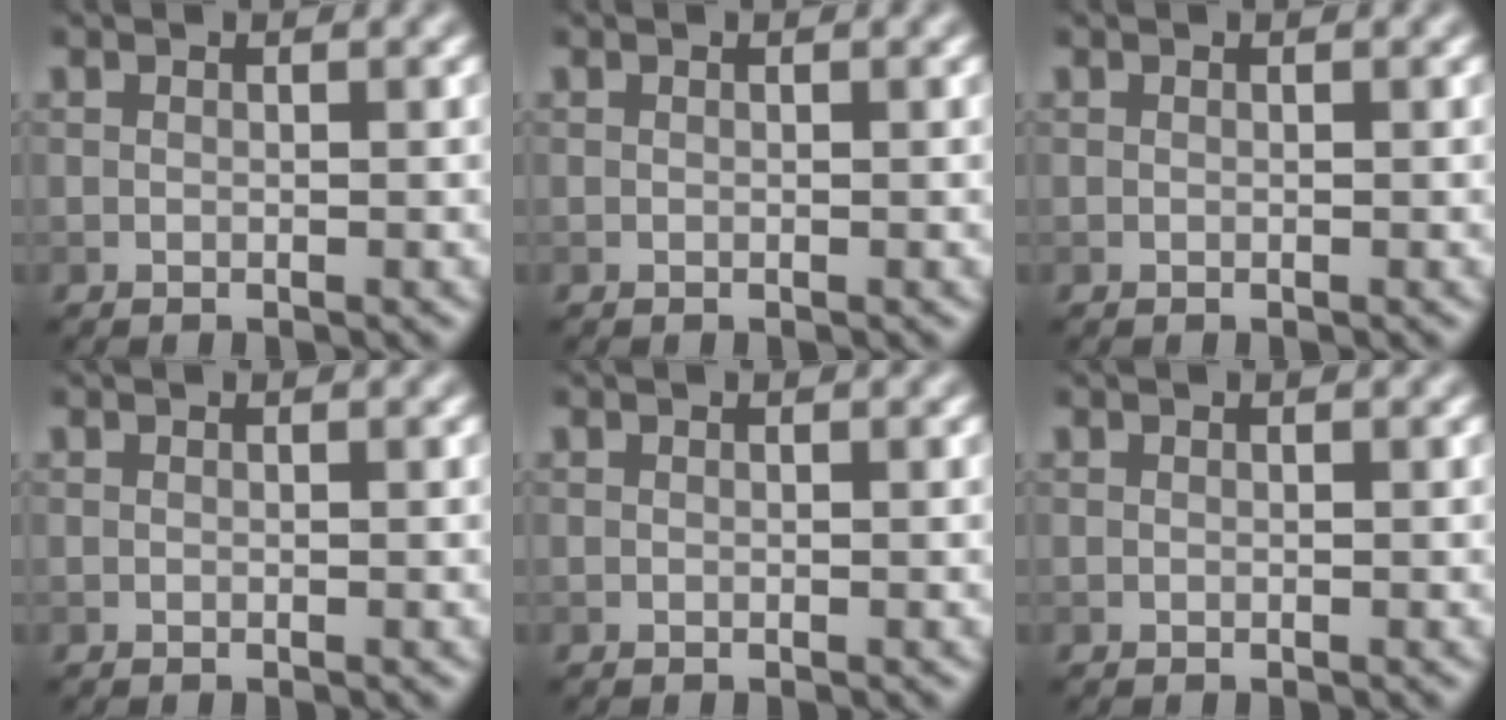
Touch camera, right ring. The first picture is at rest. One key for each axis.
{"total": 0.0}
{"total": 0.0}
{"total": 0.0}
{"total": 0.0}
{"total": 0.0}